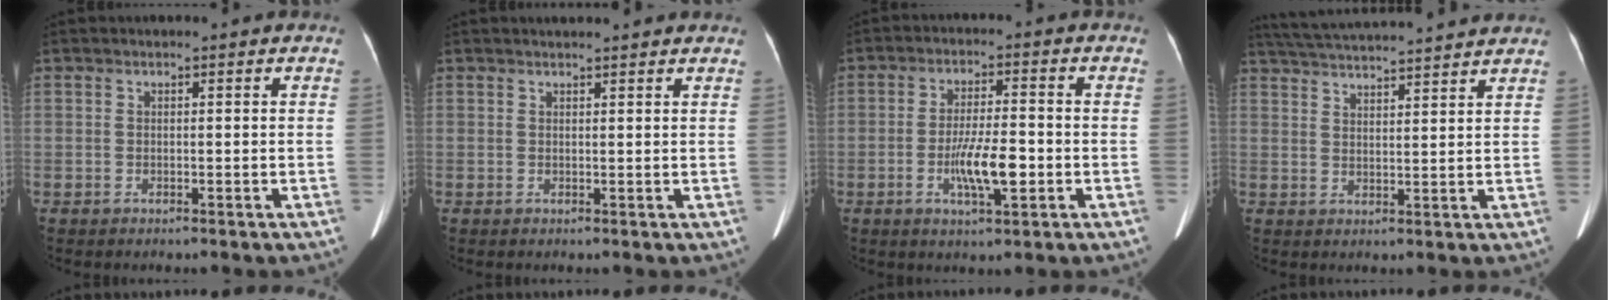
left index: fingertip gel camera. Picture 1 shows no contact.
{"total": 5.4, "force": [5.0, 0.4, 1.8], "torque": [-0.022, 0.023, 0.052]}
{"total": 7.1, "force": [-2.0, 1.4, 6.7], "torque": [-0.124, -0.004, -0.035]}
{"total": 15.4, "force": [14.3, 0.4, 5.8], "torque": [-0.111, 0.029, 0.208]}